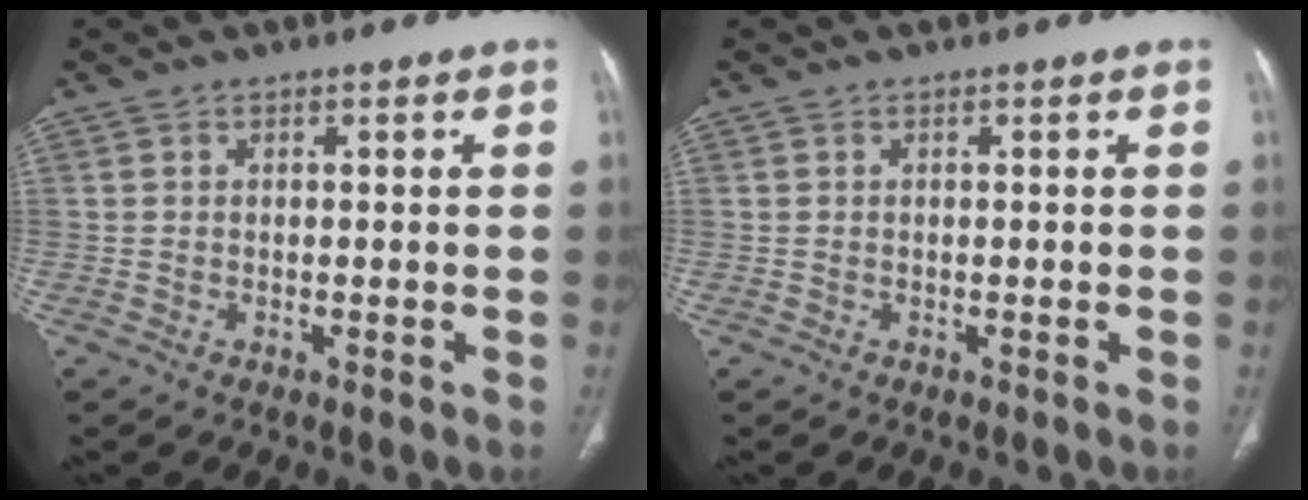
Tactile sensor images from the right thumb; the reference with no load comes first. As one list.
[{"total": 0.0}]